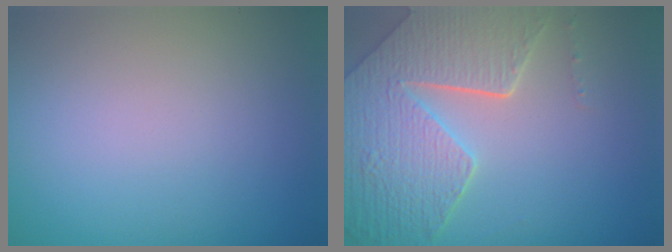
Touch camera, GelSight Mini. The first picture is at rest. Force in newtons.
{"total": 8.6, "press": 6.2, "slide": 5.9}